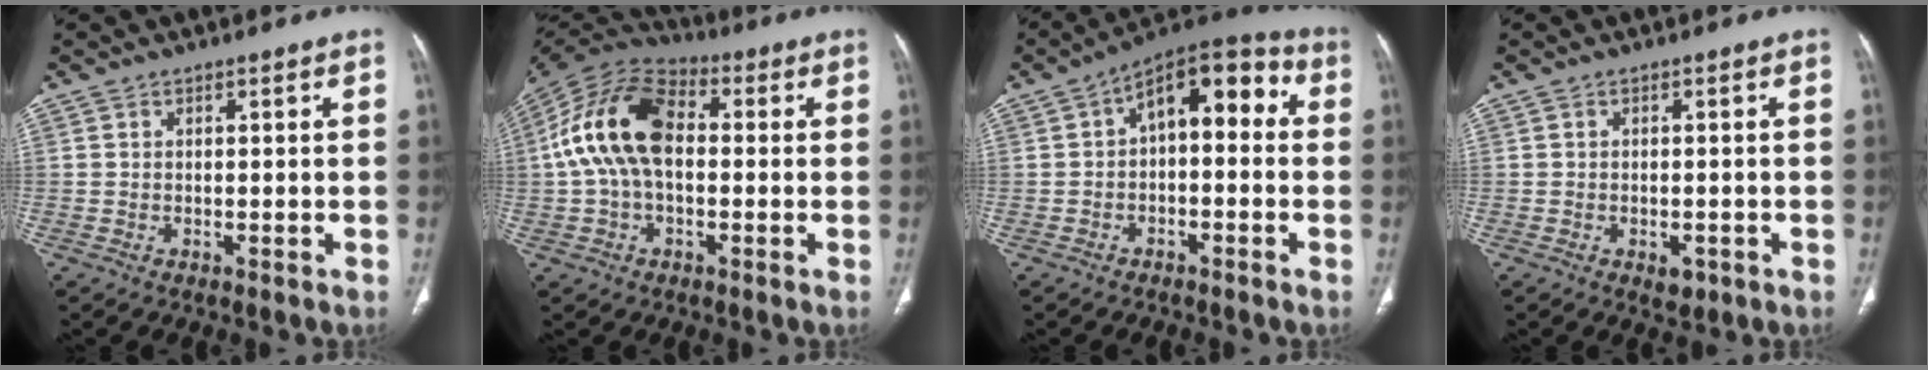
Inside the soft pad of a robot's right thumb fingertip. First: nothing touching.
{"total": 16.0, "force": [0.8, 9.8, 12.6], "torque": [-0.241, 0.038, 0.004]}
{"total": 12.0, "force": [0.9, 6.5, 10.1], "torque": [-0.104, 0.047, -0.001]}
{"total": 2.4, "force": [-1.0, 1.5, 1.6], "torque": [-0.014, 0.001, -0.008]}